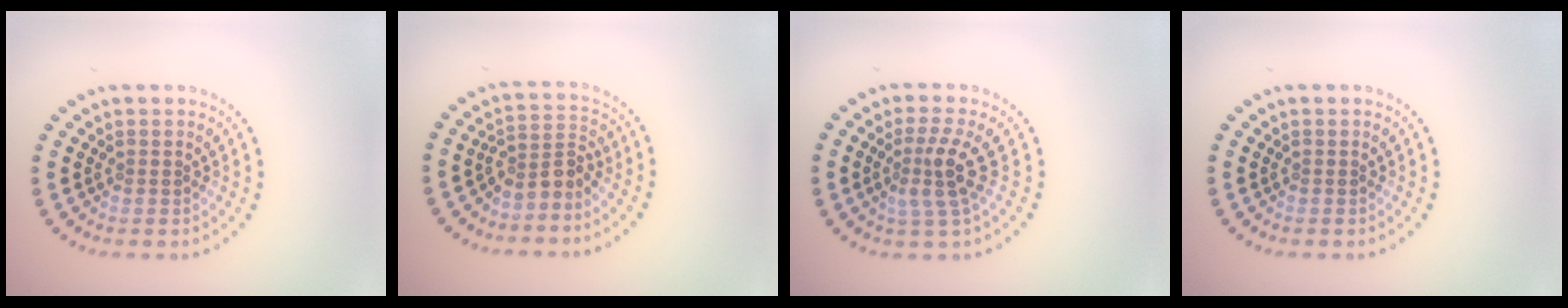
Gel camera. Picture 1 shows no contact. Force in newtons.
{"total": 2.6, "press": 1.8, "slide": 1.9}
{"total": 3.0, "press": 2.3, "slide": 2.0}
{"total": 0.0}